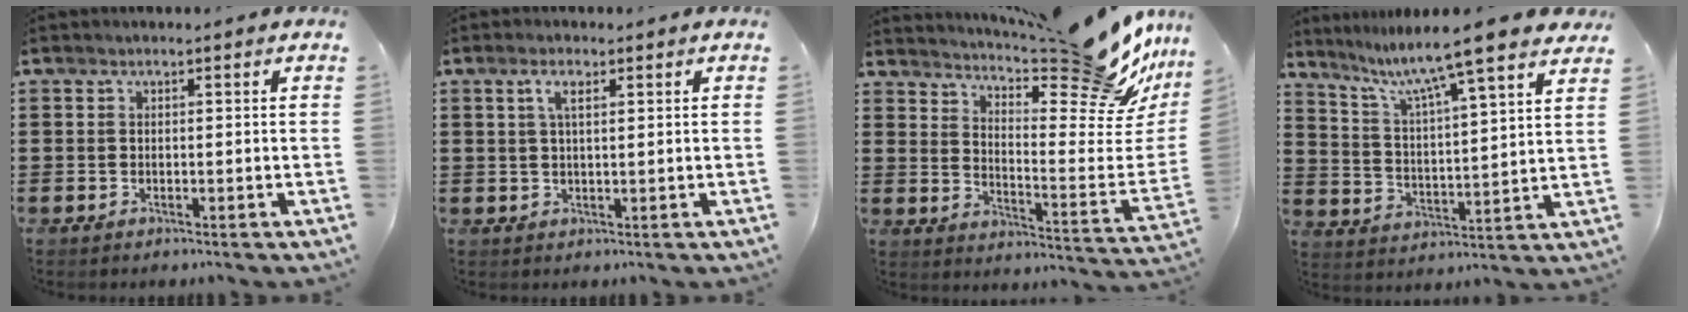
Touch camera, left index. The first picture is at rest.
{"total": 2.8, "force": [1.1, 0.8, 2.4], "torque": [-0.052, 0.006, 0.016]}
{"total": 14.5, "force": [11.6, 2.5, 8.3], "torque": [-0.121, -0.103, 0.187]}
{"total": 8.6, "force": [7.3, -0.8, 4.6], "torque": [-0.109, -0.053, 0.113]}